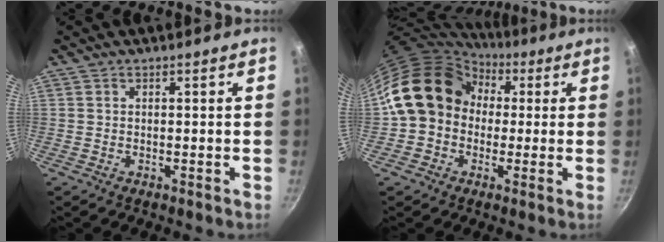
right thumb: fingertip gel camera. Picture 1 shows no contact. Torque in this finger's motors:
{"motor_torque": [1.28, 2.93, 0.80, -0.63, 0.32]}